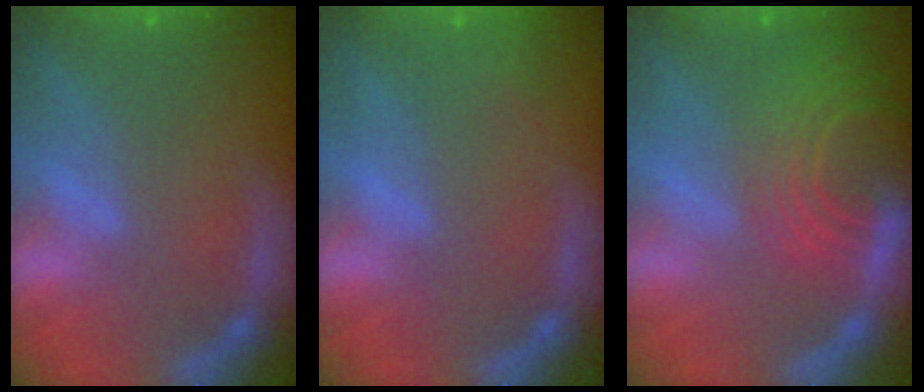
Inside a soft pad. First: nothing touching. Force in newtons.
{"total": 0.9}
{"total": 9.5}